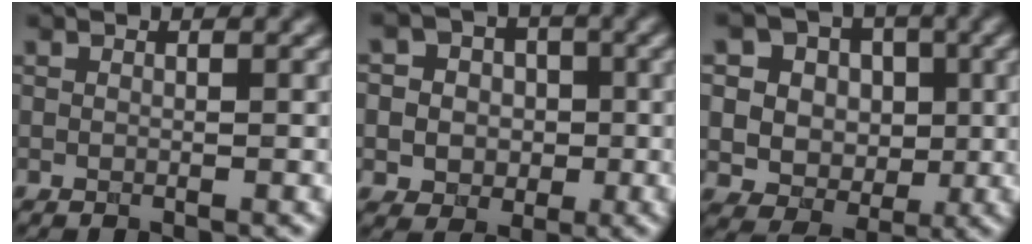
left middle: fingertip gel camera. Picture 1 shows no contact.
{"total": 6.8, "force": [0.9, 6.3, 2.4], "torque": [-0.044, 0.035, 0.001]}
{"total": 8.1, "force": [2.3, 7.1, 3.2], "torque": [-0.070, 0.014, 0.038]}